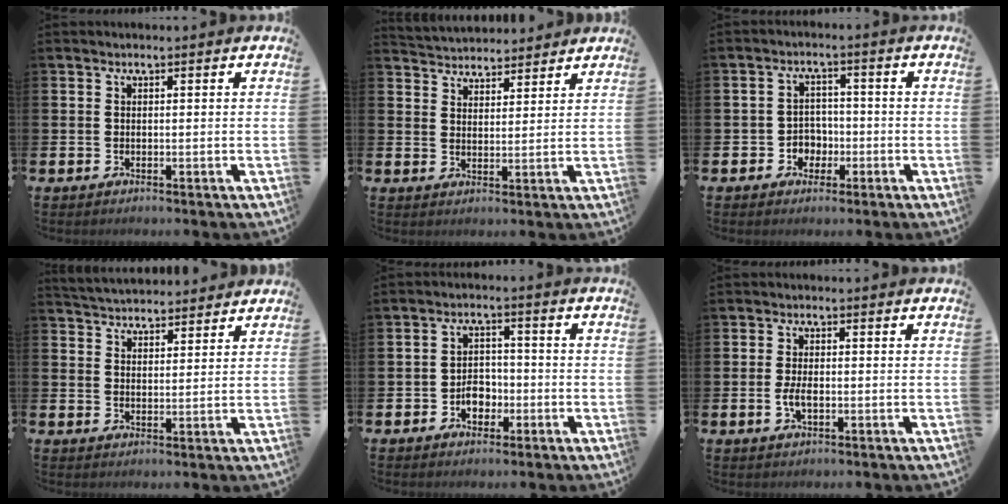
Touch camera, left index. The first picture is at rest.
{"total": 4.3, "force": [4.1, 1.0, -0.5], "torque": [-0.009, -0.020, 0.076]}
{"total": 3.2, "force": [-1.1, 2.9, 0.9], "torque": [-0.026, 0.002, -0.028]}
{"total": 4.3, "force": [4.2, 0.7, -0.1], "torque": [-0.015, -0.020, 0.078]}
{"total": 3.6, "force": [-1.4, 2.6, 2.0], "torque": [-0.033, 0.002, -0.031]}
{"total": 2.6, "force": [-0.5, 1.2, 2.2], "torque": [-0.042, 0.001, -0.008]}